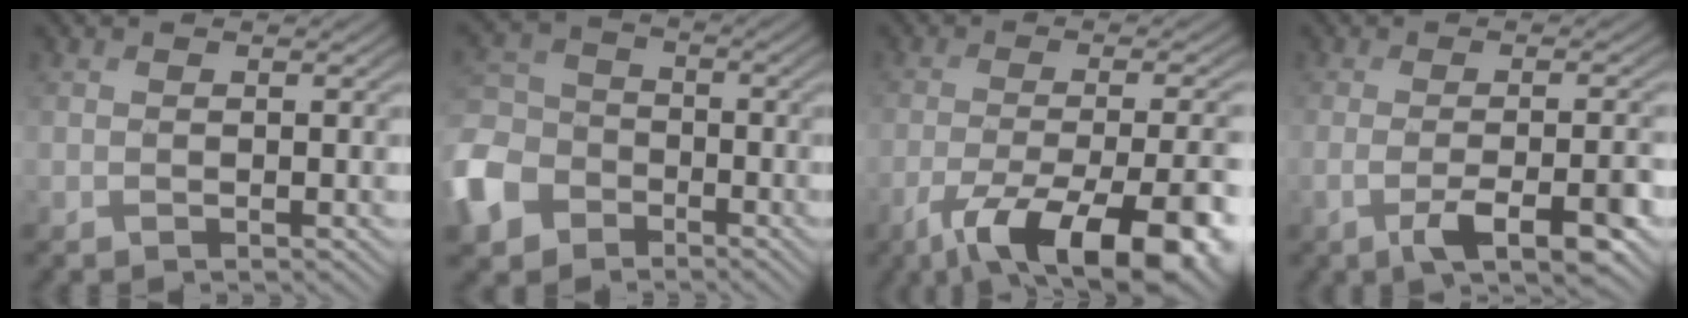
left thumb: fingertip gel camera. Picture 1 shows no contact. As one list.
[{"total": 10.9, "force": [-5.6, 8.0, 5.0], "torque": [-0.157, -0.022, -0.127]}, {"total": 14.8, "force": [-8.4, 4.7, 11.2], "torque": [-0.190, -0.020, -0.122]}, {"total": 6.1, "force": [-2.3, 1.5, 5.5], "torque": [-0.093, -0.004, -0.040]}]